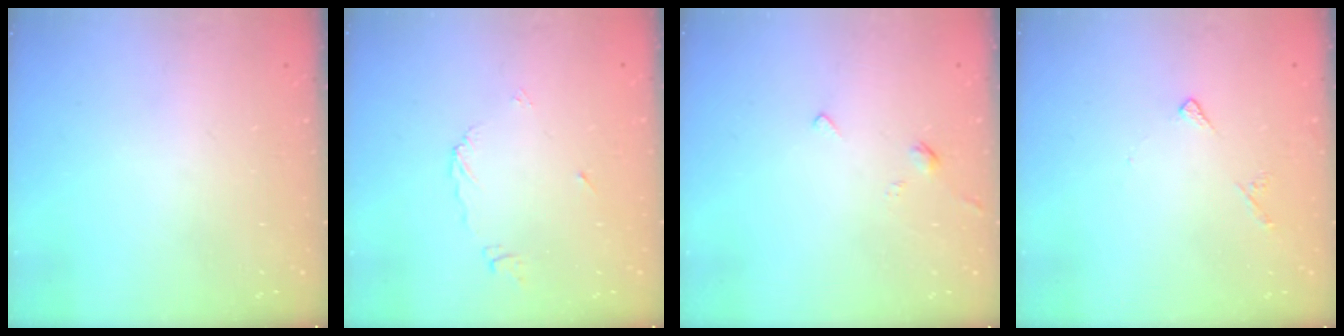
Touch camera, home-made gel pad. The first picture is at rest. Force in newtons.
{"total": 5.9, "press": 5.9, "slide": 0.3}
{"total": 2.4, "press": 2.4, "slide": 0.5}
{"total": 6.1, "press": 6.0, "slide": 0.6}